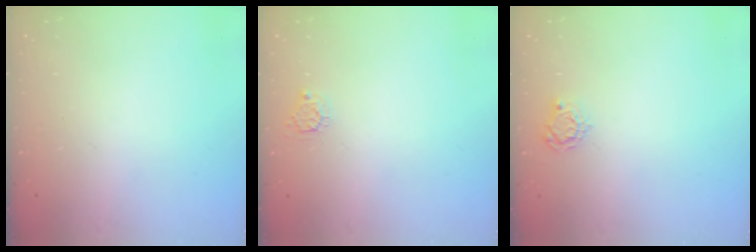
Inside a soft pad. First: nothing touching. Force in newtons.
{"total": 3.9, "press": 3.8, "slide": 0.3}
{"total": 4.4, "press": 4.4, "slide": 0.5}